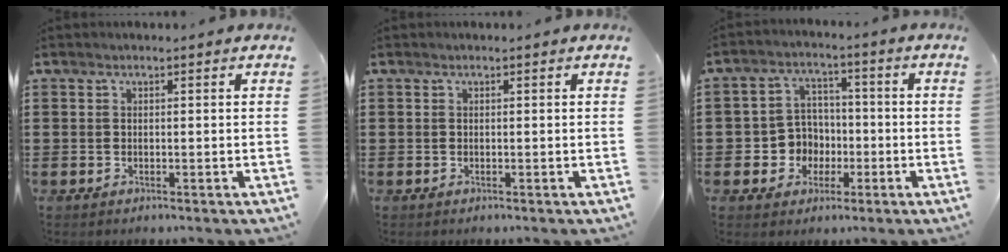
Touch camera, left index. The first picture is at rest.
{"total": 0.0}
{"total": 5.8, "force": [-1.3, 5.5, 1.3], "torque": [-0.050, 0.014, -0.026]}